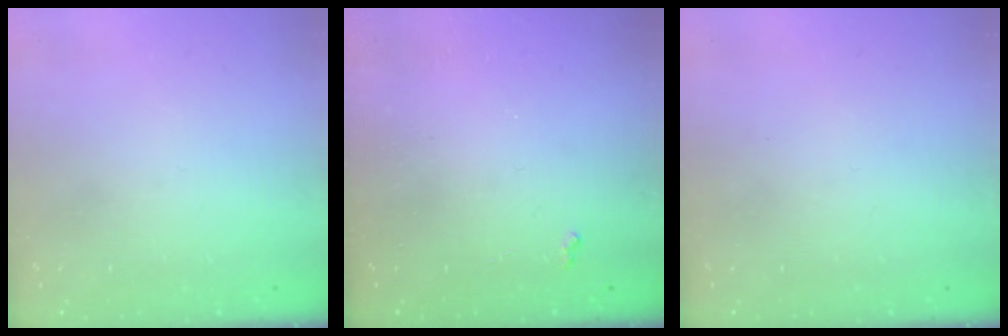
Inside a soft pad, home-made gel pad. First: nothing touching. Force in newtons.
{"total": 2.5, "press": 2.4, "slide": 0.4}
{"total": 0.0}